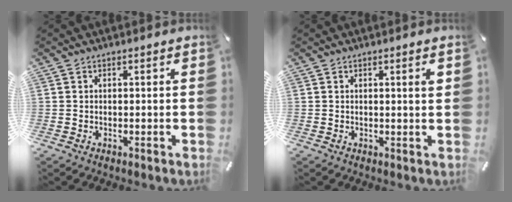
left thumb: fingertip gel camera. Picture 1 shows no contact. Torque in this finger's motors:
{"motor_torque": [0.18, 0.13, 0.20, -0.10, 0.00]}